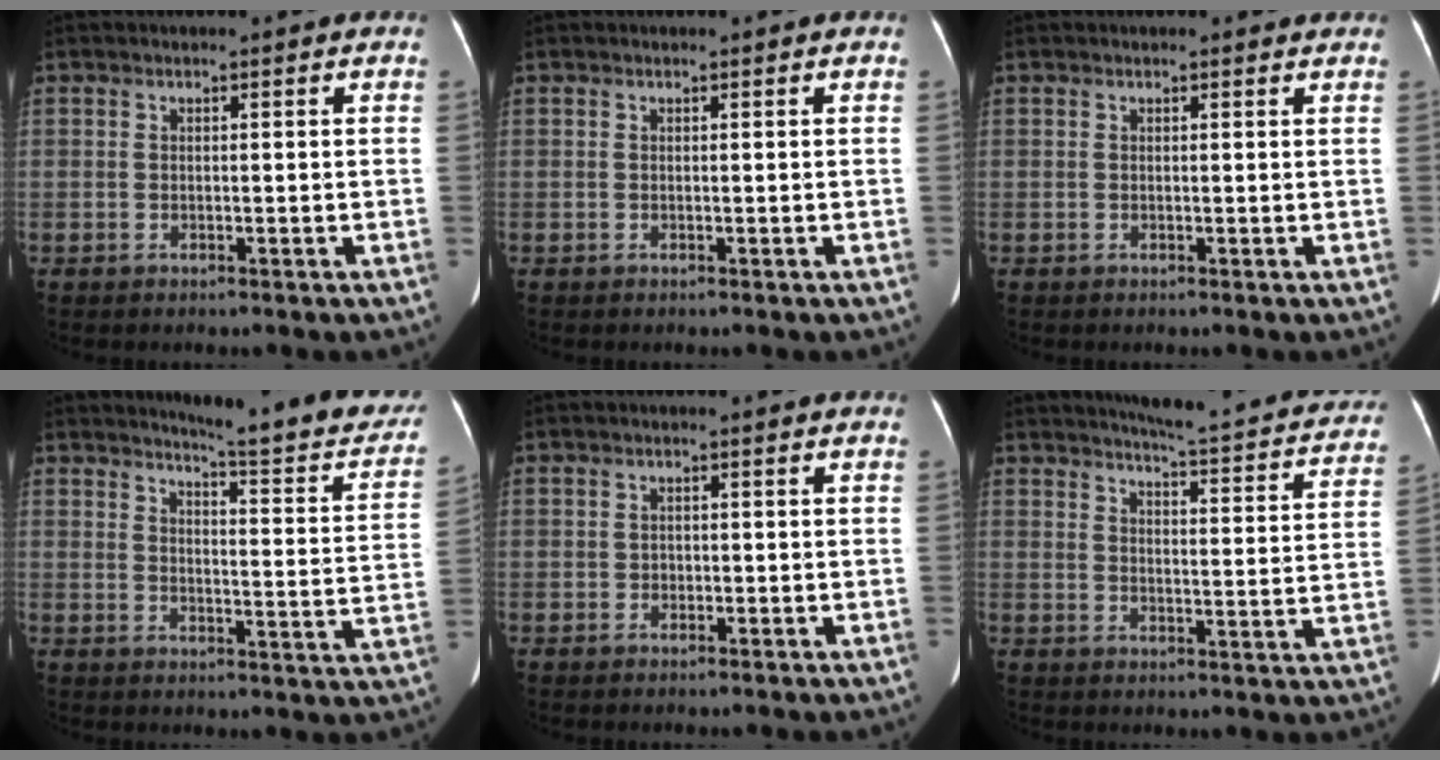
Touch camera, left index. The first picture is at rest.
{"total": 0.0}
{"total": 1.5, "force": [1.4, 0.5, 0.5], "torque": [-0.010, 0.006, 0.009]}
{"total": 17.6, "force": [15.7, 1.4, 7.8], "torque": [-0.090, -0.068, 0.175]}
{"total": 1.0, "force": [-0.4, 0.8, 0.4], "torque": [-0.005, 0.003, -0.005]}
{"total": 20.4, "force": [18.7, 2.6, 7.7], "torque": [-0.093, -0.044, 0.212]}